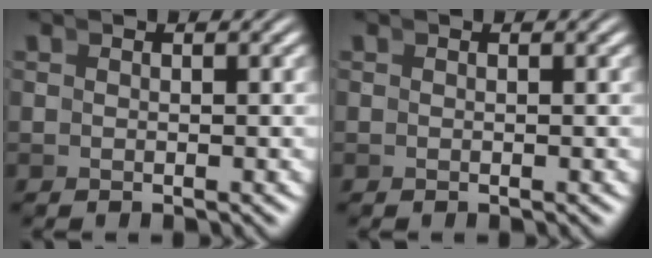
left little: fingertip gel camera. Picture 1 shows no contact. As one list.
[{"total": 0.0}]